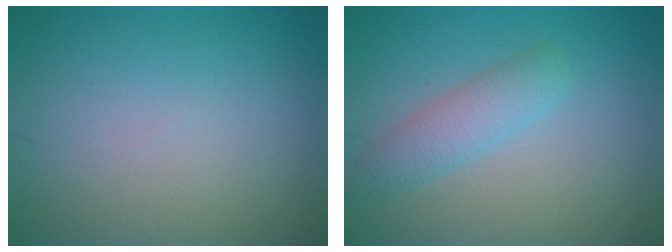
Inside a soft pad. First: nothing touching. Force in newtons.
{"total": 2.9, "press": 2.9, "slide": 0.1}